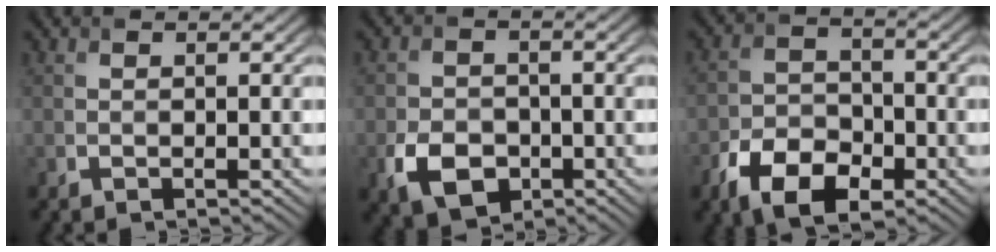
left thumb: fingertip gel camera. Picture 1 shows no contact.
{"total": 5.8, "force": [-2.4, 4.2, 3.2], "torque": [-0.069, -0.014, -0.044]}
{"total": 8.5, "force": [-4.6, 5.1, 5.0], "torque": [-0.101, -0.013, -0.084]}